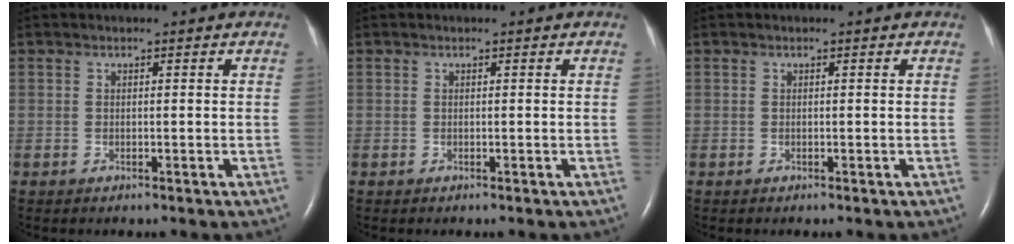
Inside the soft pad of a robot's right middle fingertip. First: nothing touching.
{"total": 0.0}
{"total": 0.0}